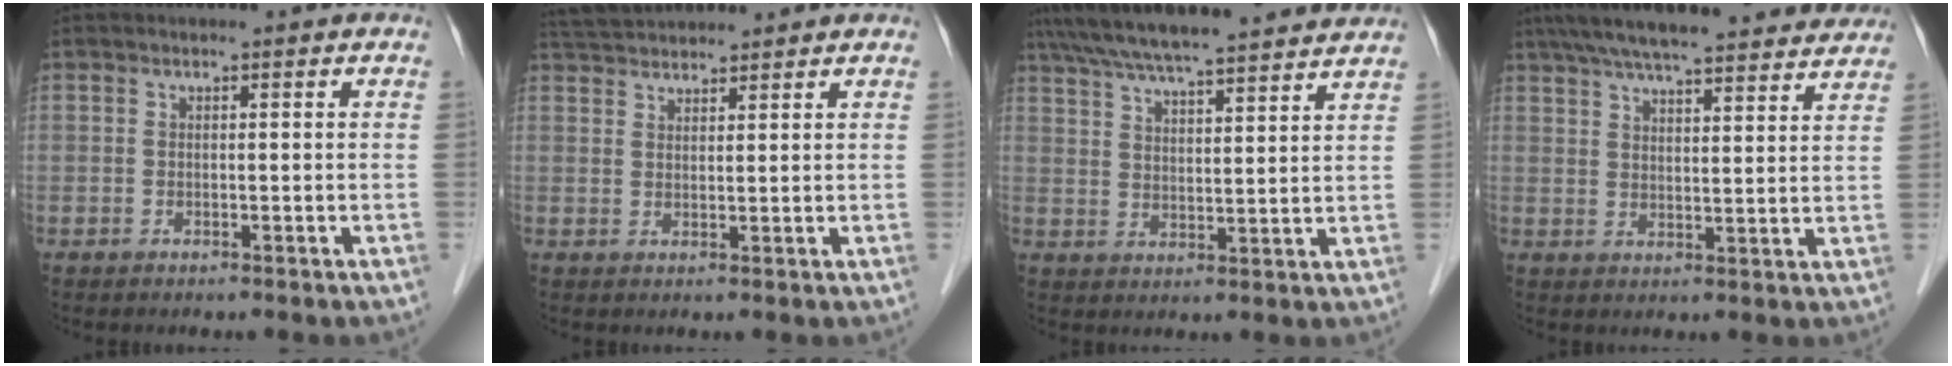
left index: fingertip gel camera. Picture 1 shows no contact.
{"total": 6.0, "force": [5.8, 0.7, 1.5], "torque": [-0.033, 0.039, 0.105]}
{"total": 20.5, "force": [18.5, 1.4, 8.8], "torque": [-0.156, 0.038, 0.265]}
{"total": 23.4, "force": [20.6, 3.5, 10.5], "torque": [-0.172, 0.035, 0.276]}